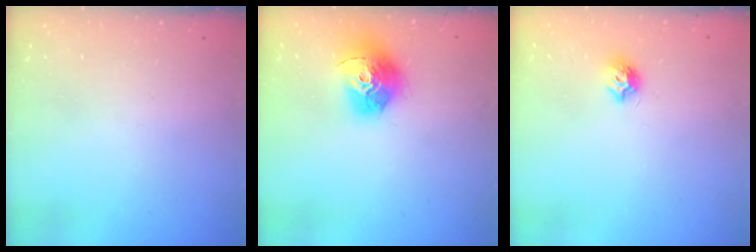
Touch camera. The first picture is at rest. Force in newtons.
{"total": 15.6, "press": 15.5, "slide": 1.5}
{"total": 7.1, "press": 7.1, "slide": 0.2}